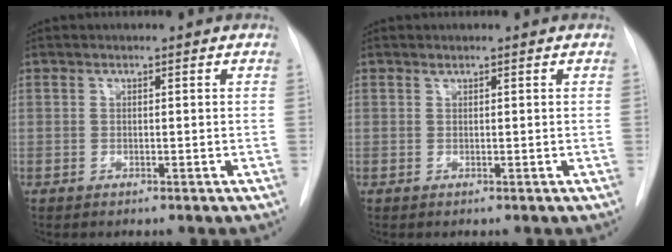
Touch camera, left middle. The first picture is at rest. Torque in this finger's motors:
{"motor_torque": [-0.12, -0.32, 0.03, 0.00]}